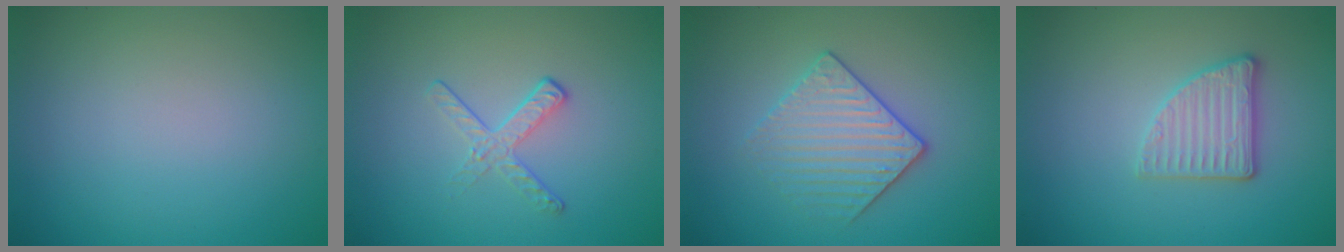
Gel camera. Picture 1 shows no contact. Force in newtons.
{"total": 1.9, "press": 1.1, "slide": 1.6}
{"total": 3.2, "press": 3.1, "slide": 0.9}
{"total": 2.8, "press": 2.7, "slide": 0.8}